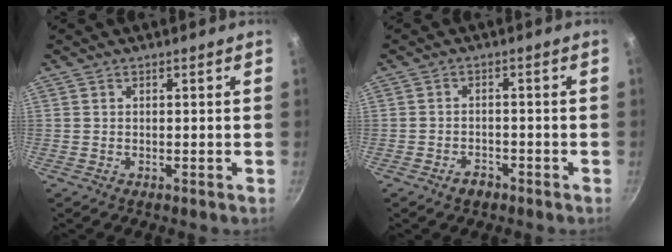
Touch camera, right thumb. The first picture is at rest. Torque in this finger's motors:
{"motor_torque": [-0.34, 0.12, -0.24, 0.06, 0.05]}